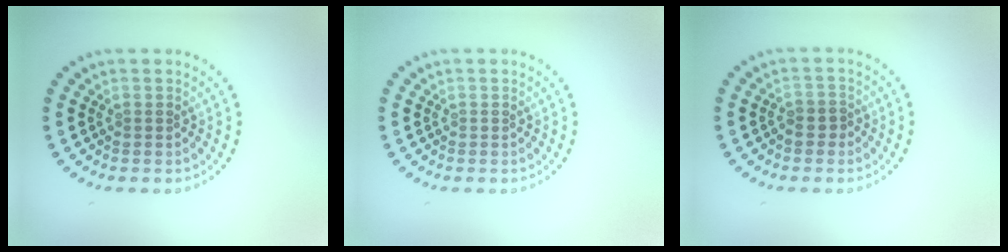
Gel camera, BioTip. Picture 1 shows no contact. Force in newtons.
{"total": 0.0}
{"total": 1.2, "press": 1.0, "slide": 0.7}